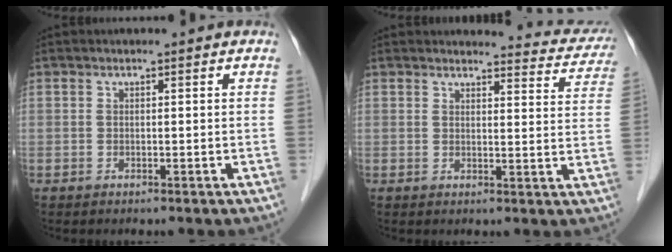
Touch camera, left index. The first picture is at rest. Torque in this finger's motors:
{"motor_torque": [0.90, -1.24, 0.16, 0.01]}